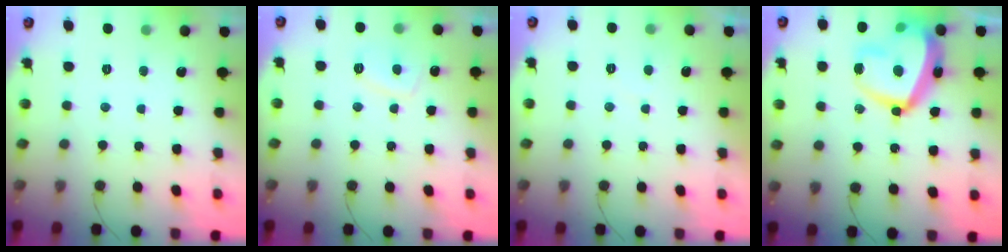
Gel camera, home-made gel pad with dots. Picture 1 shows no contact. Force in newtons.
{"total": 4.7, "press": 4.6, "slide": 1.0}
{"total": 0.8, "press": 0.6, "slide": 0.6}
{"total": 20.6, "press": 20.5, "slide": 2.0}